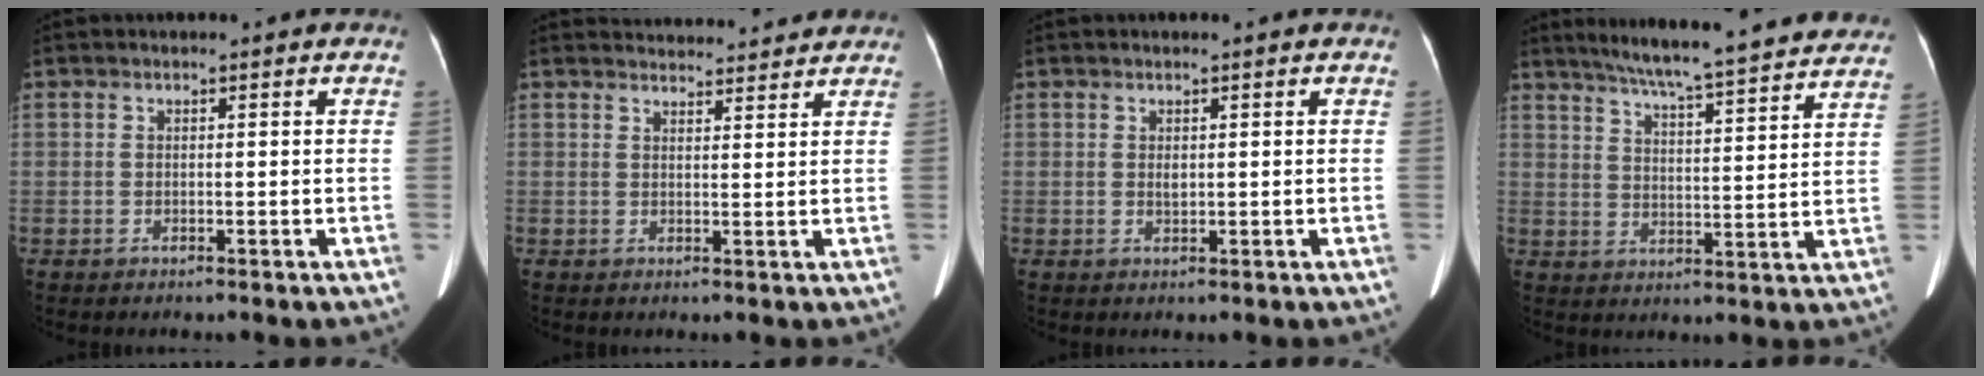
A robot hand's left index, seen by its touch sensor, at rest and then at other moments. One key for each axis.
{"total": 7.7, "fx": 7.5, "fy": 1.7, "fz": 0.9, "tx": -0.004, "ty": 0.023, "tz": 0.086}
{"total": 0.8, "fx": 0.2, "fy": 0.4, "fz": 0.6, "tx": -0.014, "ty": 0.000, "tz": 0.007}
{"total": 23.4, "fx": 21.0, "fy": 1.8, "fz": 10.3, "tx": -0.157, "ty": -0.014, "tz": 0.269}